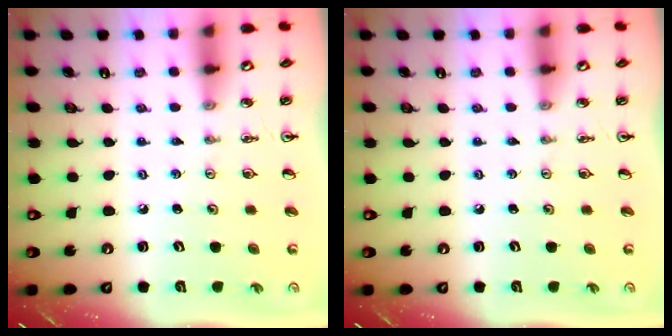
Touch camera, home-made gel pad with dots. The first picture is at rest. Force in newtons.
{"total": 0.0}